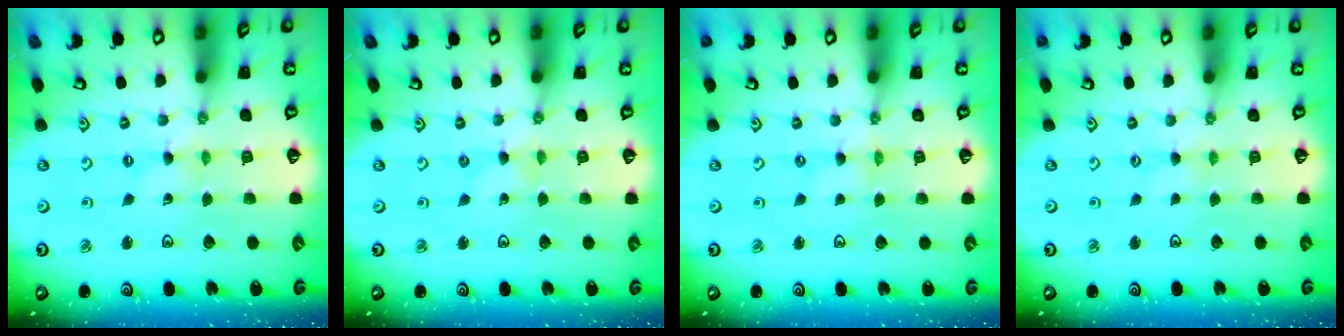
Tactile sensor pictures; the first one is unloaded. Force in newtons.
{"total": 0.0}
{"total": 0.0}
{"total": 0.5, "press": 0.5, "slide": 0.1}